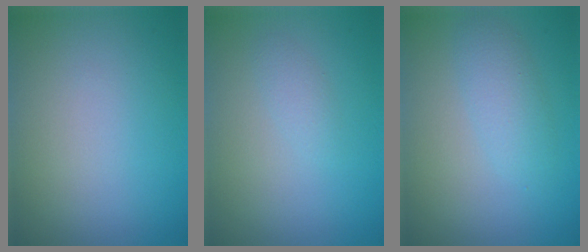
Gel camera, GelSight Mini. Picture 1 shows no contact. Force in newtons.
{"total": 1.1, "press": 1.1, "slide": 0.0}
{"total": 2.2, "press": 2.2, "slide": 0.1}